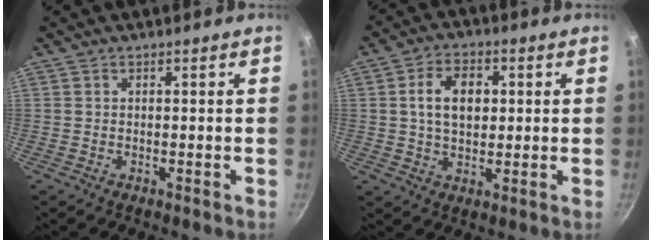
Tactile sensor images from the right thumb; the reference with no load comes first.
{"total": 8.8, "force": [1.4, 5.9, 6.3], "torque": [-0.089, 0.007, 0.020]}